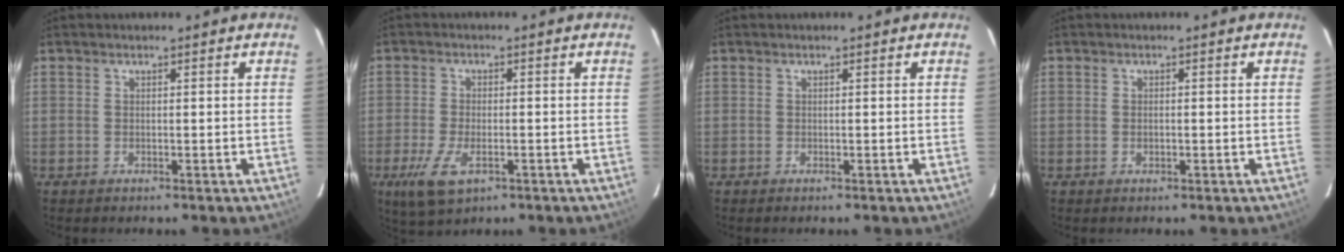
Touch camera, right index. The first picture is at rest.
{"total": 7.6, "force": [-3.4, 3.5, 5.8], "torque": [-0.135, -0.016, -0.060]}
{"total": 0.0}
{"total": 0.8, "force": [-0.2, 0.5, 0.5], "torque": [-0.009, 0.000, -0.003]}